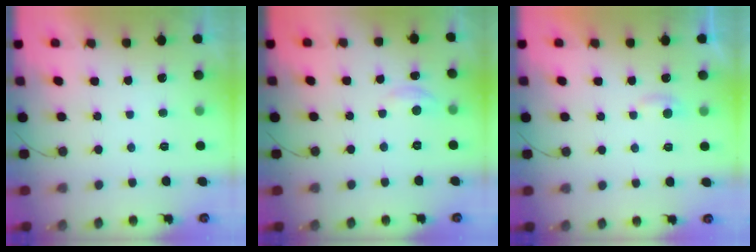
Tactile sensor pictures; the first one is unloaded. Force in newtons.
{"total": 2.7, "press": 2.7, "slide": 0.3}
{"total": 2.8, "press": 2.8, "slide": 0.4}